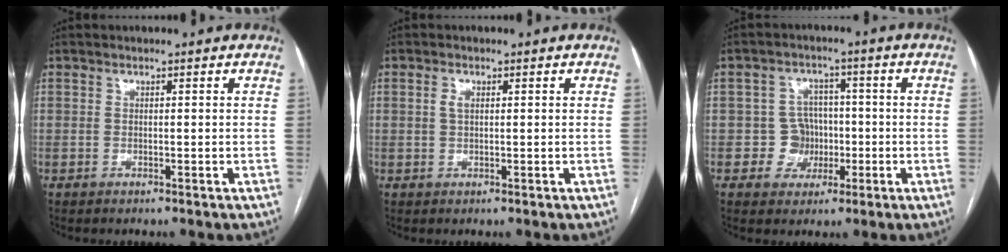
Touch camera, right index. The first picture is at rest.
{"total": 1.4, "force": [0.4, 0.7, 1.2], "torque": [-0.026, 0.004, 0.009]}
{"total": 5.3, "force": [-1.0, 5.1, 0.8], "torque": [-0.004, 0.017, -0.011]}